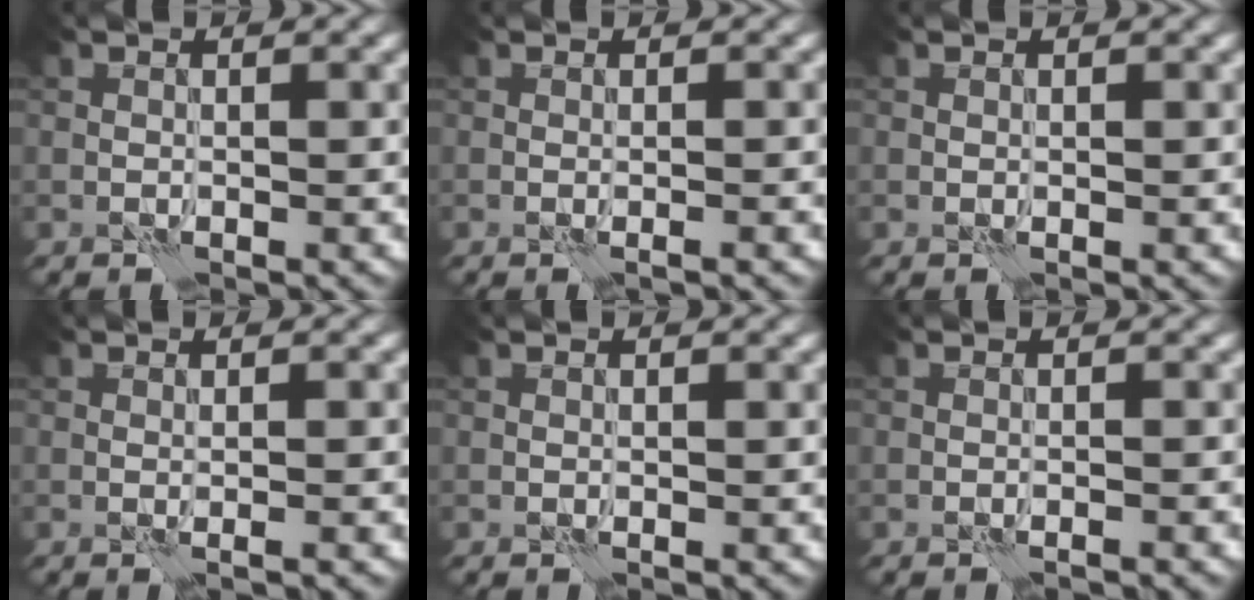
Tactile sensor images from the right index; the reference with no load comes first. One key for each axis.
{"total": 1.3, "fx": -0.2, "fy": 0.3, "fz": 1.3, "tx": -0.015, "ty": -0.002, "tz": -0.010}
{"total": 0.0}
{"total": 1.6, "fx": 0.0, "fy": 0.3, "fz": 1.5, "tx": -0.022, "ty": 0.001, "tz": -0.006}
{"total": 0.0}
{"total": 0.8, "fx": -0.5, "fy": 0.1, "fz": 0.7, "tx": -0.008, "ty": 0.001, "tz": -0.015}